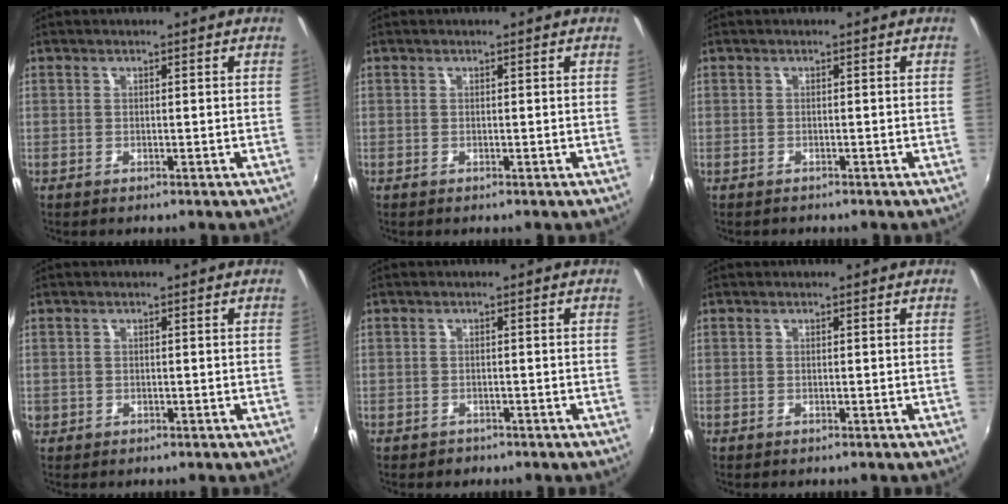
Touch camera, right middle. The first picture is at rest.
{"total": 0.0}
{"total": 0.8, "force": [-0.6, 0.4, -0.1], "torque": [0.000, -0.001, -0.012]}
{"total": 1.4, "force": [-0.3, 1.3, 0.4], "torque": [-0.007, -0.003, -0.005]}
{"total": 1.4, "force": [-0.9, 1.1, 0.1], "torque": [-0.004, 0.000, -0.013]}
{"total": 0.0}